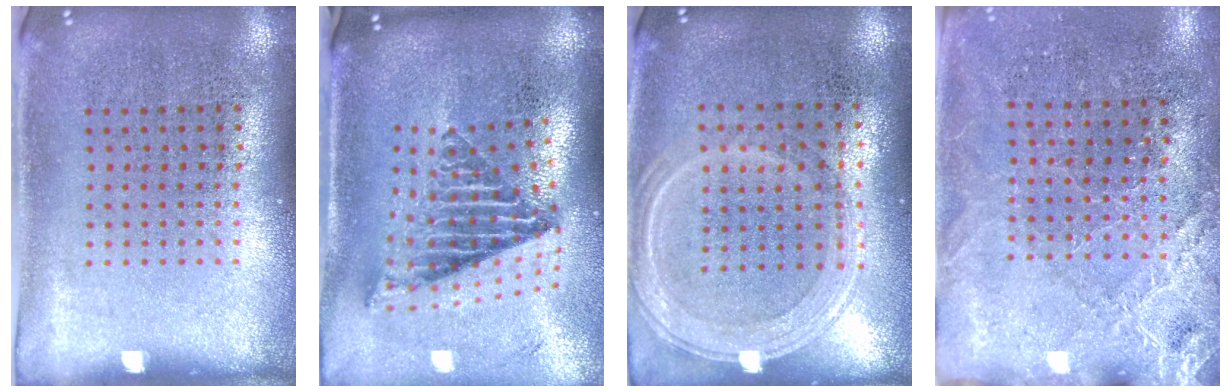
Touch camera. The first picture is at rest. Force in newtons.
{"total": 2.7, "press": 1.8, "slide": 2.0}
{"total": 1.3, "press": 1.2, "slide": 0.4}
{"total": 2.7, "press": 2.7, "slide": 0.3}